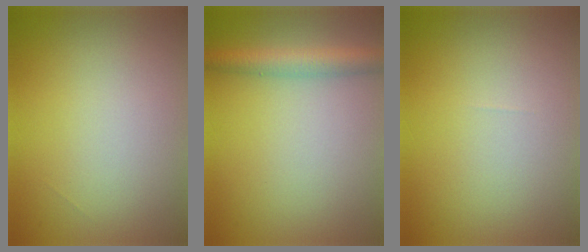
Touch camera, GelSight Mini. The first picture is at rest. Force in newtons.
{"total": 3.1, "press": 3.1, "slide": 0.1}
{"total": 0.0}